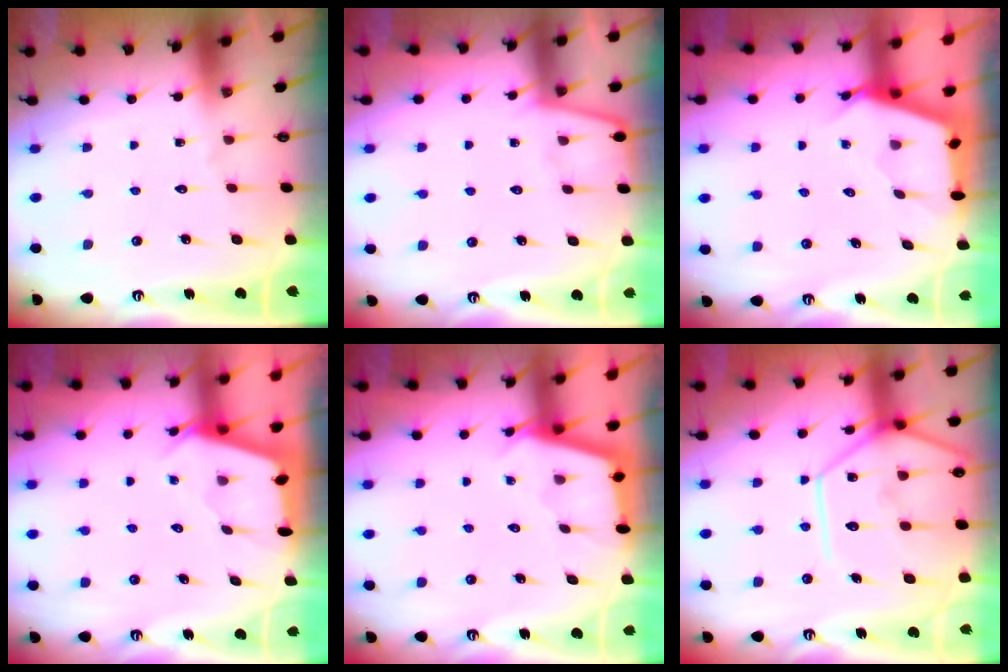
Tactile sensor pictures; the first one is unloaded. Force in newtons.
{"total": 2.3, "press": 2.3, "slide": 0.3}
{"total": 2.7, "press": 2.7, "slide": 0.3}
{"total": 2.4, "press": 2.4, "slide": 0.3}
{"total": 2.5, "press": 2.5, "slide": 0.1}
{"total": 17.2, "press": 17.1, "slide": 1.6}